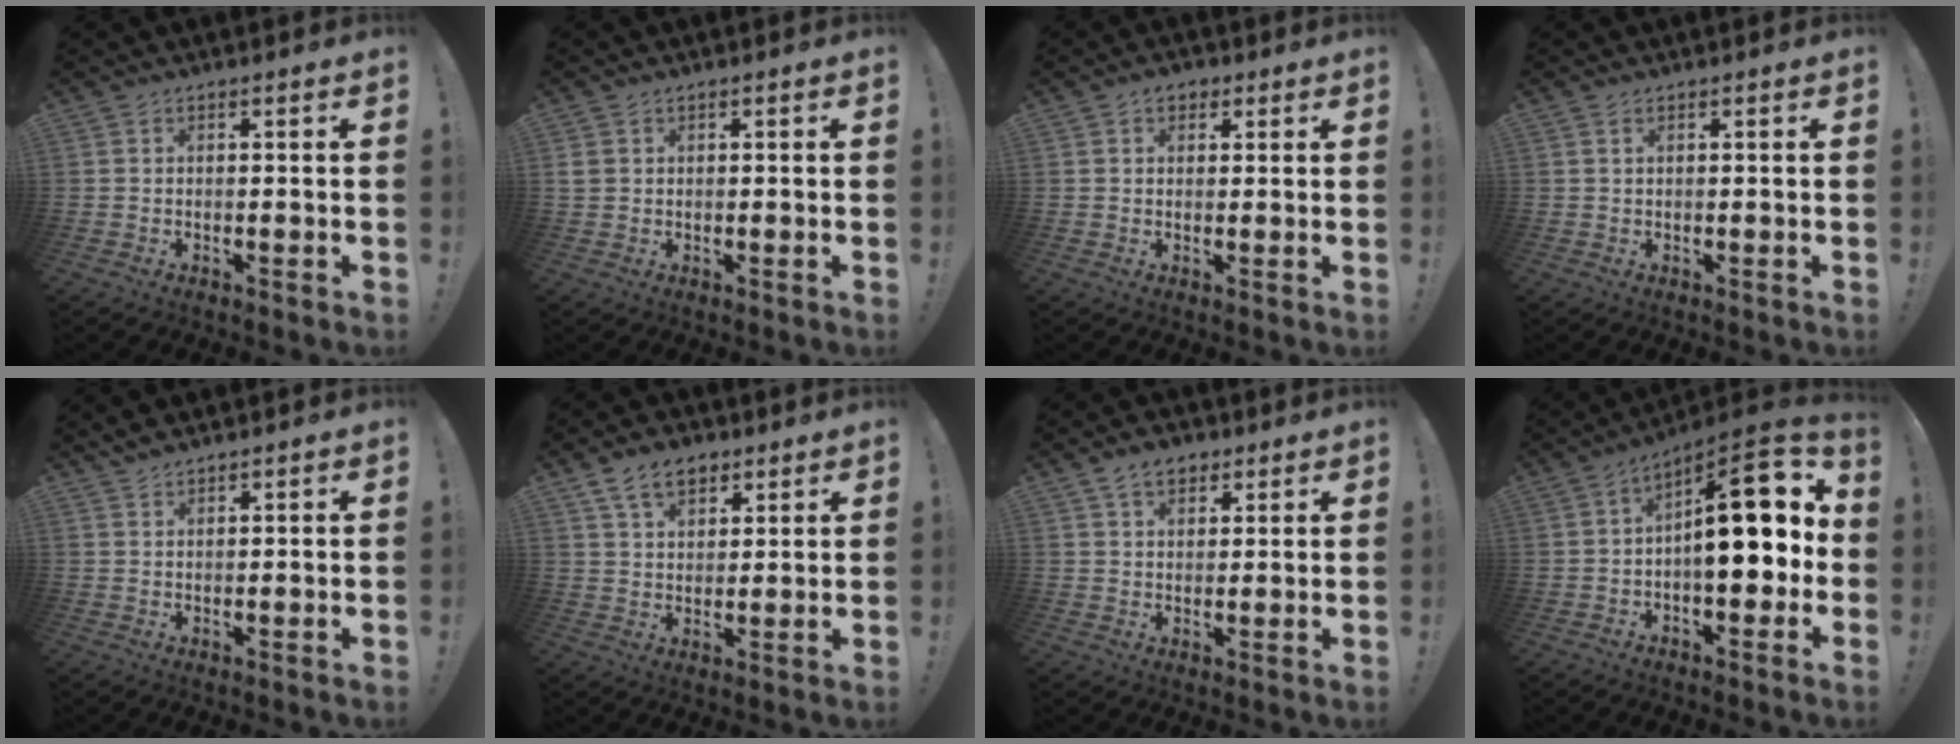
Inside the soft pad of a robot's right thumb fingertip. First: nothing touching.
{"total": 1.9, "force": [0.8, 1.6, 0.7], "torque": [-0.005, 0.000, 0.014]}
{"total": 3.1, "force": [1.3, 2.4, 1.3], "torque": [-0.013, -0.003, 0.023]}
{"total": 0.7, "force": [0.4, 0.3, 0.5], "torque": [-0.007, 0.000, 0.006]}
{"total": 1.7, "force": [1.7, 0.3, 0.0], "torque": [0.006, -0.009, 0.030]}
{"total": 9.2, "force": [5.6, 5.8, 4.5], "torque": [-0.081, -0.014, 0.109]}
{"total": 6.2, "force": [3.9, 3.9, 2.8], "torque": [-0.041, -0.012, 0.071]}
{"total": 19.0, "force": [2.3, 8.2, 17.0], "torque": [-0.221, -0.012, 0.039]}